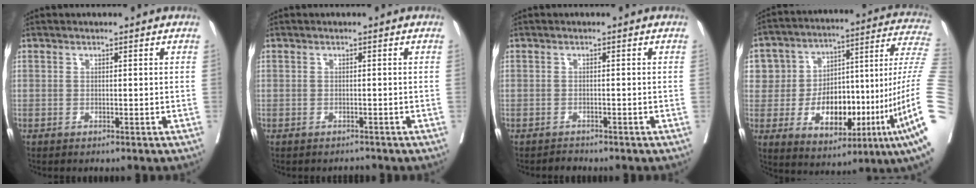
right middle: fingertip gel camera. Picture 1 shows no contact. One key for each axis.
{"total": 0.9, "fx": -0.9, "fy": 0.1, "fz": -0.1, "tx": 0.001, "ty": -0.004, "tz": -0.015}
{"total": 1.0, "fx": -1.0, "fy": 0.2, "fz": -0.2, "tx": 0.005, "ty": -0.002, "tz": -0.013}
{"total": 32.6, "fx": -5.5, "fy": 8.2, "fz": 31.1, "tx": -0.494, "ty": 0.033, "tz": -0.083}